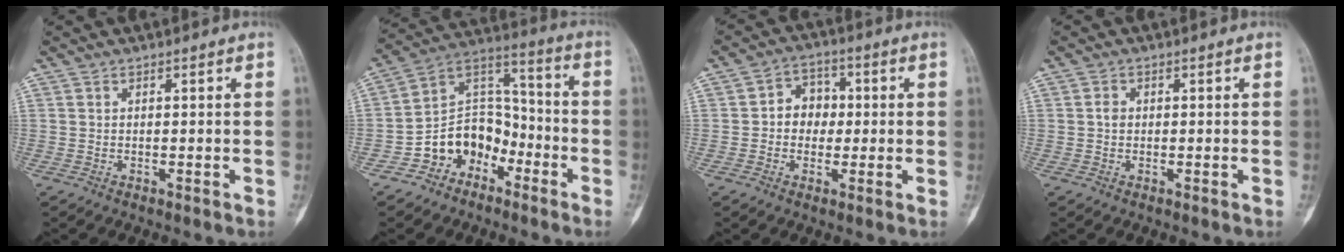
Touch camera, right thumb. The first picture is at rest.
{"total": 12.5, "force": [-6.4, 9.6, 4.9], "torque": [-0.037, 0.089, -0.122]}
{"total": 6.5, "force": [0.1, 5.5, 3.5], "torque": [-0.014, 0.016, -0.009]}
{"total": 1.5, "force": [0.1, 1.3, 0.8], "torque": [-0.010, 0.004, -0.001]}